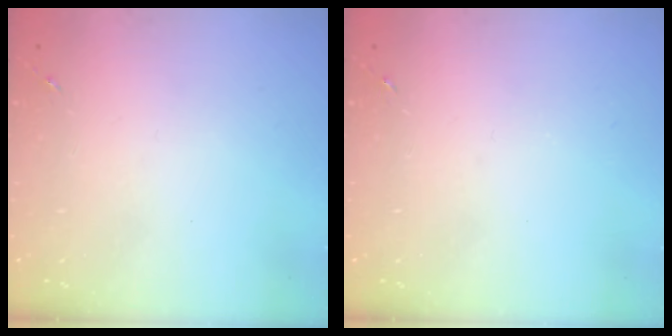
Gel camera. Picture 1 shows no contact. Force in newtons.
{"total": 0.0}